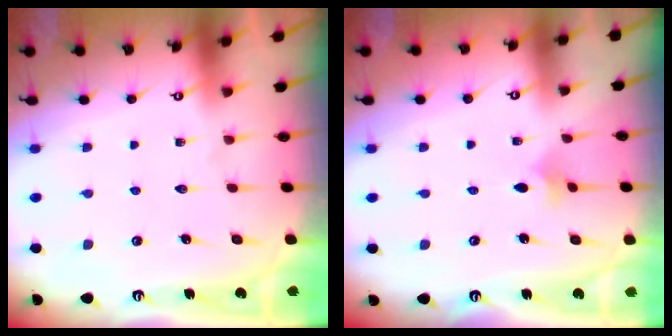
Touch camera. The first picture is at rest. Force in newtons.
{"total": 2.4, "press": 2.3, "slide": 0.5}